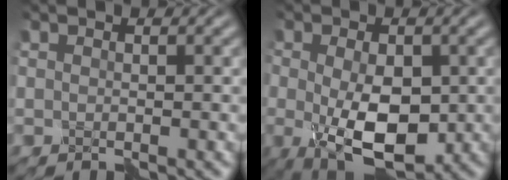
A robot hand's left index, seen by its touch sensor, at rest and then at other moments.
{"total": 7.2, "force": [-1.6, 3.8, 6.0], "torque": [-0.108, -0.014, -0.020]}